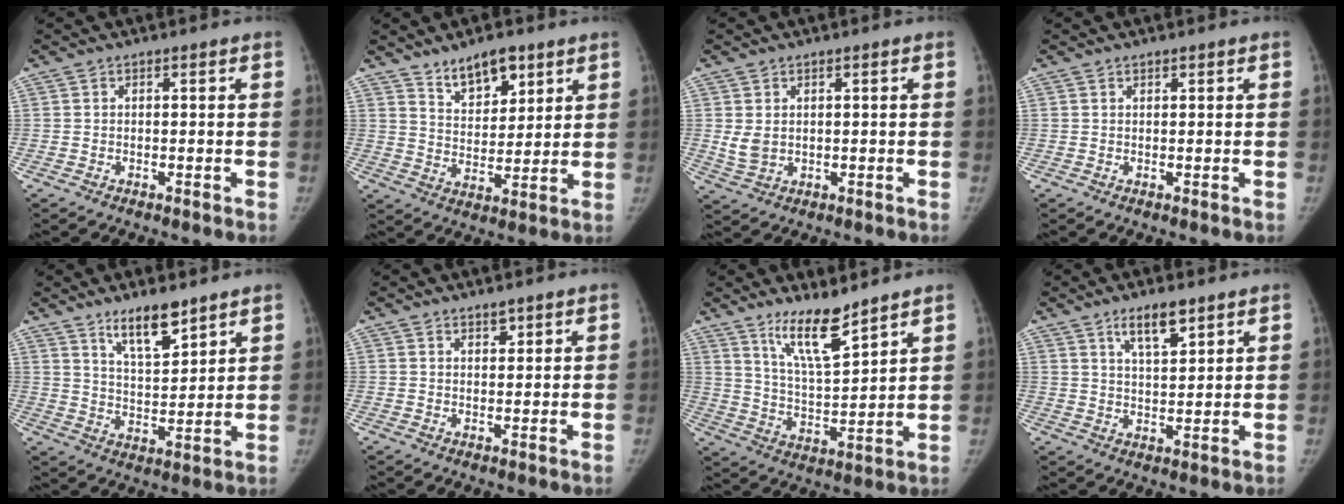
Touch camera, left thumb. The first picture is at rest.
{"total": 9.3, "force": [6.4, 4.5, 5.0], "torque": [-0.049, -0.046, 0.114]}
{"total": 3.4, "force": [0.8, 2.4, 2.2], "torque": [-0.040, -0.009, 0.024]}
{"total": 0.6, "force": [0.5, 0.3, 0.2], "torque": [-0.002, -0.003, 0.008]}
{"total": 9.1, "force": [6.6, 2.8, 5.6], "torque": [-0.078, -0.052, 0.120]}
{"total": 2.0, "force": [1.5, 0.9, 0.9], "torque": [-0.003, -0.010, 0.024]}
{"total": 10.6, "force": [8.0, 2.1, 6.7], "torque": [-0.107, -0.068, 0.156]}
{"total": 6.7, "force": [4.4, 2.1, 4.6], "torque": [-0.065, -0.029, 0.077]}